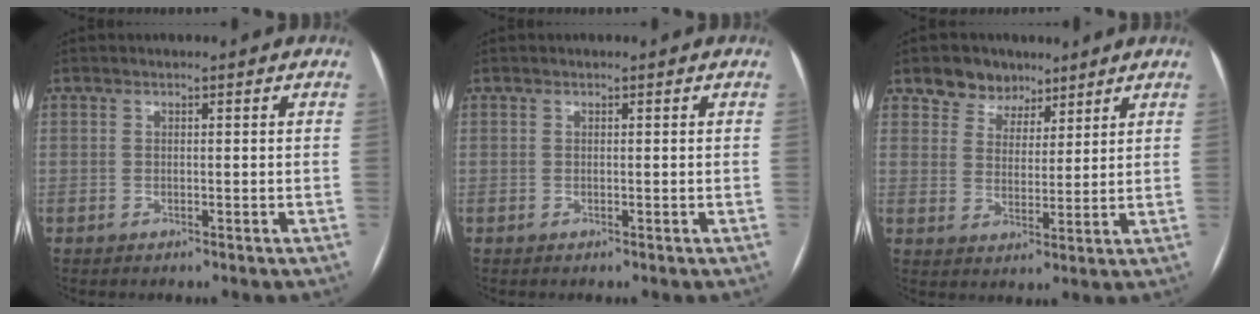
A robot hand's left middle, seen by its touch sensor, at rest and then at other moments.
{"total": 0.0}
{"total": 6.3, "force": [4.6, 4.3, 1.0], "torque": [-0.017, 0.011, 0.079]}